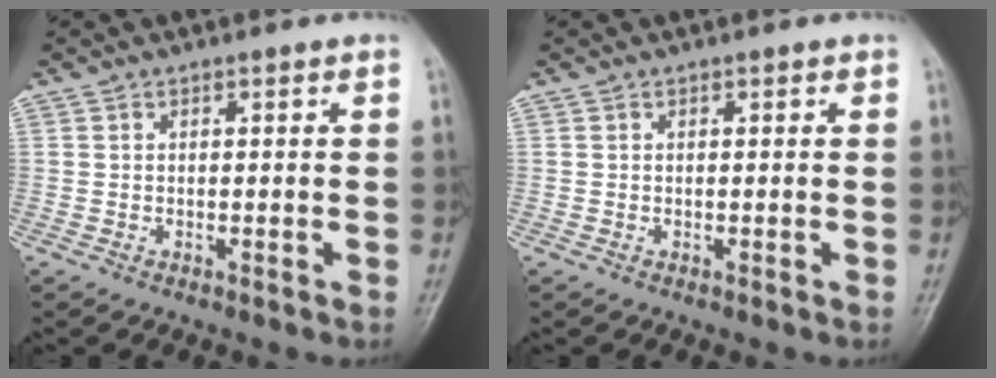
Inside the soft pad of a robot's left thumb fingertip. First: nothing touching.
{"total": 0.0}